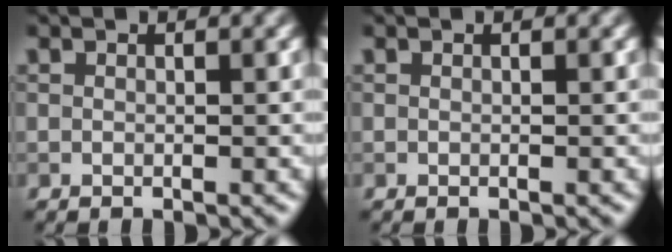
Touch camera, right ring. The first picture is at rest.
{"total": 0.0}